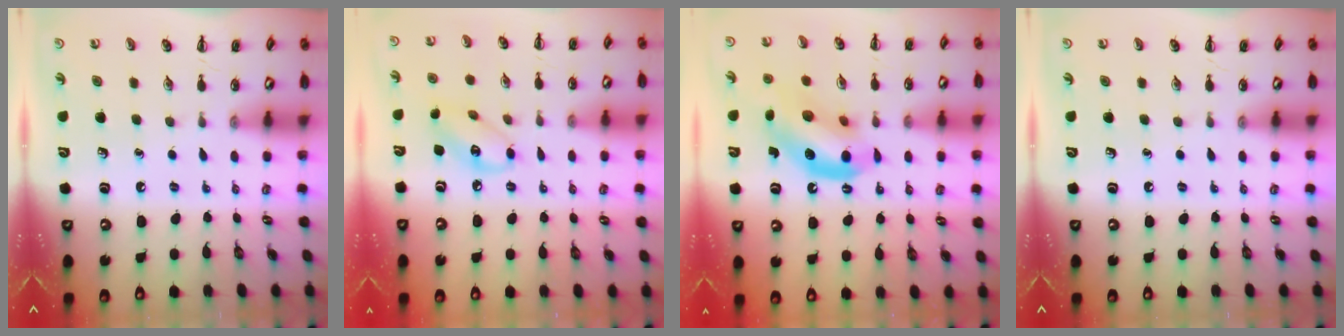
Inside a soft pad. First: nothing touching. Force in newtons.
{"total": 7.4, "press": 7.3, "slide": 1.2}
{"total": 12.8, "press": 12.4, "slide": 3.2}
{"total": 0.0}